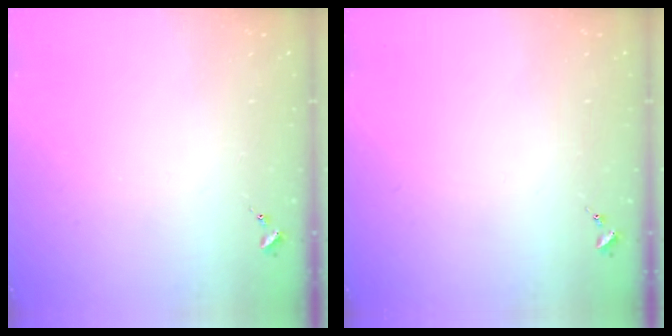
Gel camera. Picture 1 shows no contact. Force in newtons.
{"total": 0.0}